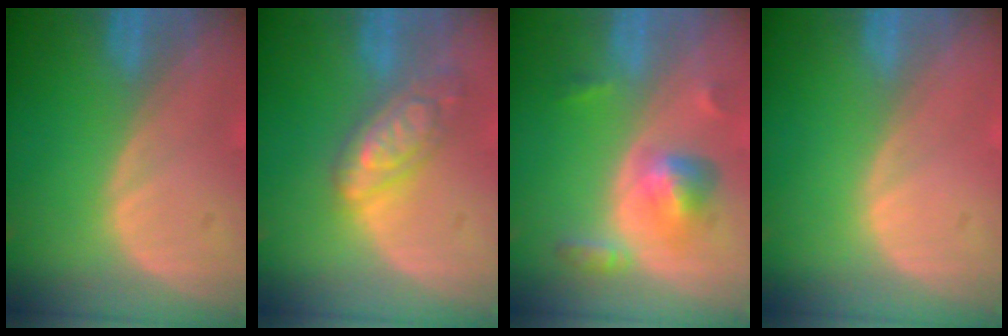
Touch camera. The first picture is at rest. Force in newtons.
{"total": 6.7, "press": 6.7, "slide": 0.4}
{"total": 6.0, "press": 5.3, "slide": 2.8}
{"total": 0.0}